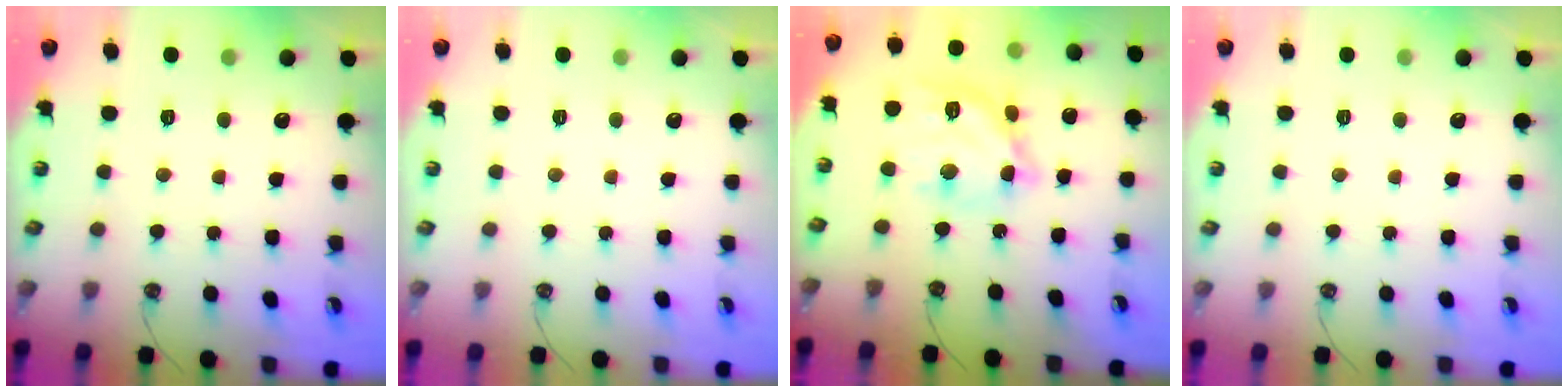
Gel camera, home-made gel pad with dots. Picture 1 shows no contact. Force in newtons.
{"total": 0.0}
{"total": 16.5, "press": 16.5, "slide": 1.3}
{"total": 0.0}